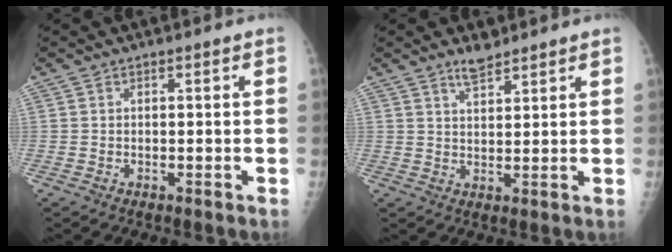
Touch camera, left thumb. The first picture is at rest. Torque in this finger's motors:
{"motor_torque": [0.25, 0.27, -0.18, -0.18, 0.02]}